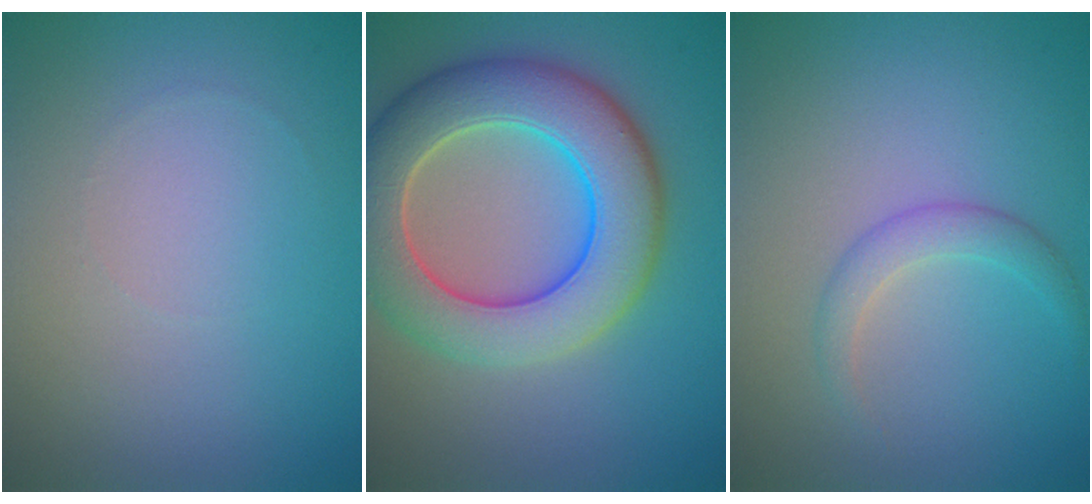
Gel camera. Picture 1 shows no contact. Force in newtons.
{"total": 9.3, "press": 9.3, "slide": 0.8}
{"total": 1.9, "press": 1.9, "slide": 0.2}